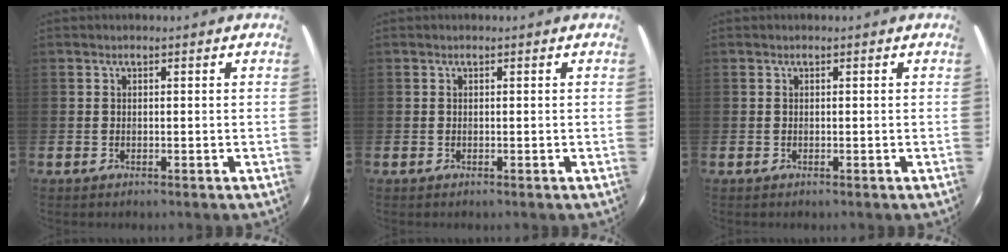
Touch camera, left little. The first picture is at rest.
{"total": 0.0}
{"total": 0.0}